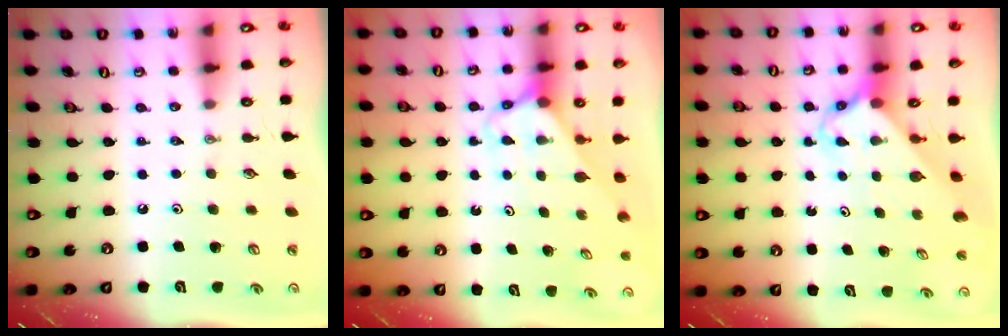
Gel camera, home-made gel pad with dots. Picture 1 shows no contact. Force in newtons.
{"total": 2.9, "press": 2.9, "slide": 0.2}
{"total": 2.5, "press": 2.5, "slide": 0.1}